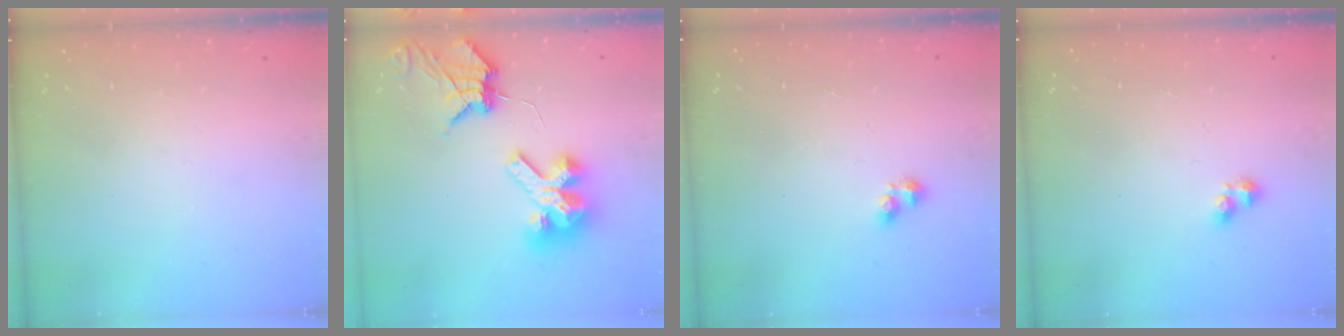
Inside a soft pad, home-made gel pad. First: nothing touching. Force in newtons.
{"total": 11.8, "press": 11.7, "slide": 1.3}
{"total": 2.7, "press": 2.7, "slide": 0.4}
{"total": 2.7, "press": 2.7, "slide": 0.4}